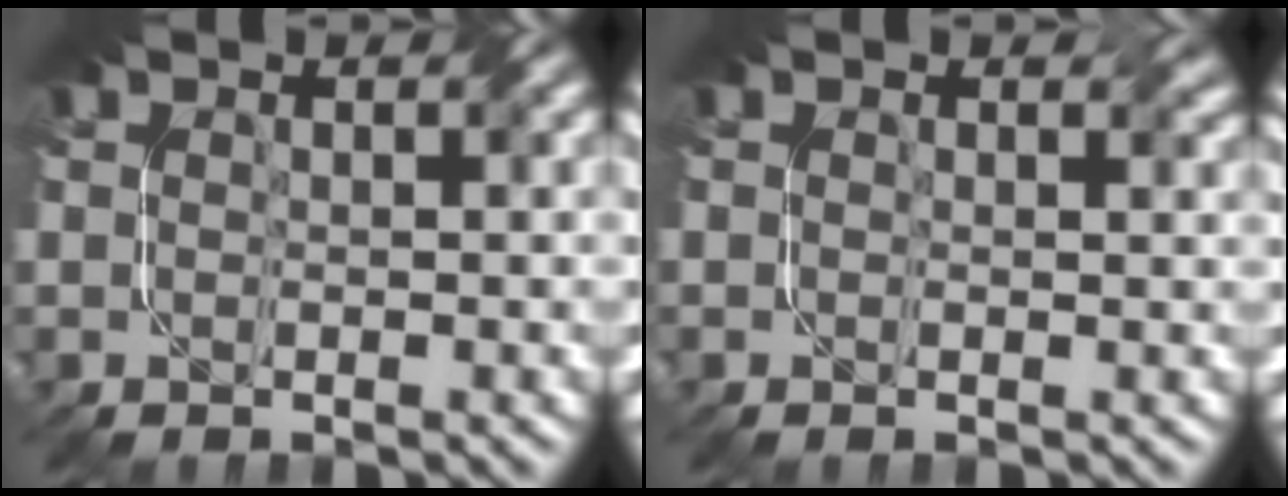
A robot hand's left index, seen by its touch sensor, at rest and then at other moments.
{"total": 0.6, "force": [0.4, 0.4, 0.3], "torque": [-0.001, -0.002, 0.005]}